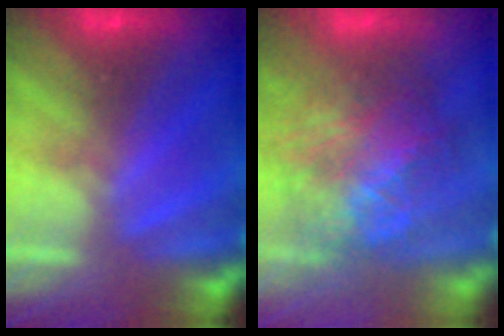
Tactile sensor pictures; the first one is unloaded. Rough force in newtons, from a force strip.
{"total": 7.8}